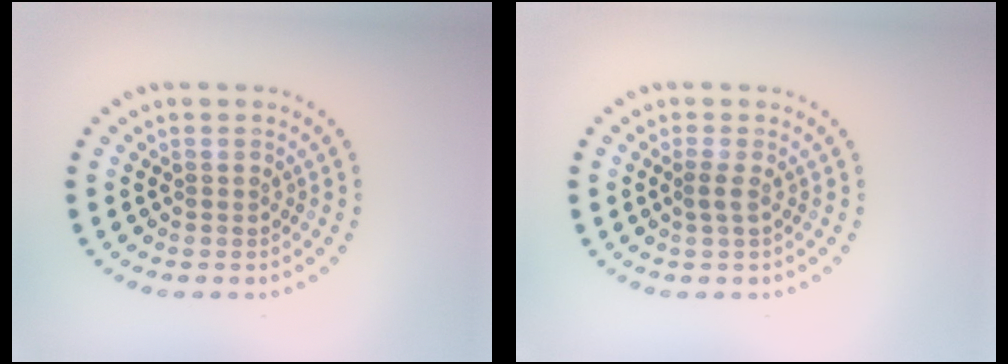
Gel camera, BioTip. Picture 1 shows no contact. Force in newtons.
{"total": 1.0, "press": 0.8, "slide": 0.5}